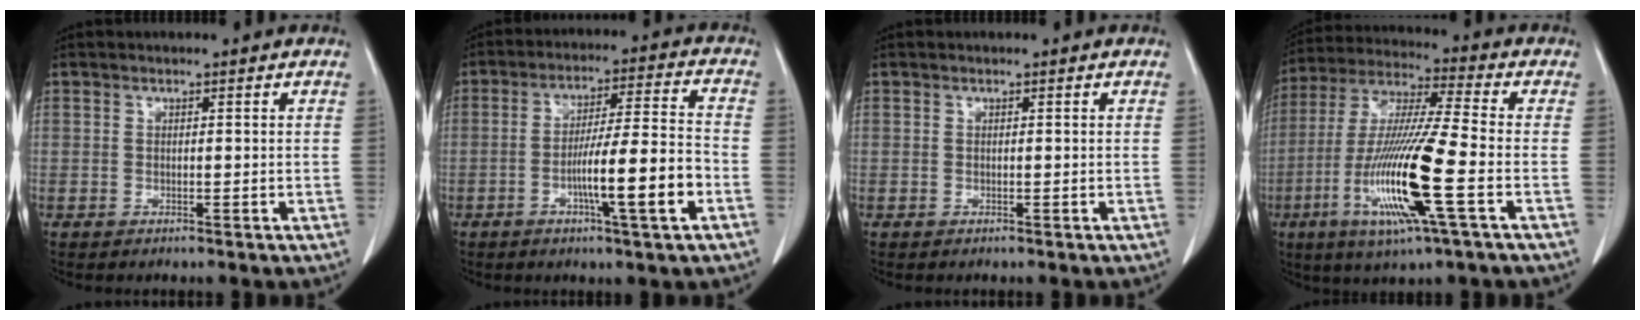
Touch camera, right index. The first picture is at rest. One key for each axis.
{"total": 11.4, "fx": -4.1, "fy": 0.0, "fz": 10.6, "tx": -0.176, "ty": 0.001, "tz": -0.067}
{"total": 0.0}
{"total": 17.1, "fx": -5.4, "fy": 0.3, "fz": 16.2, "tx": -0.333, "ty": -0.021, "tz": -0.104}